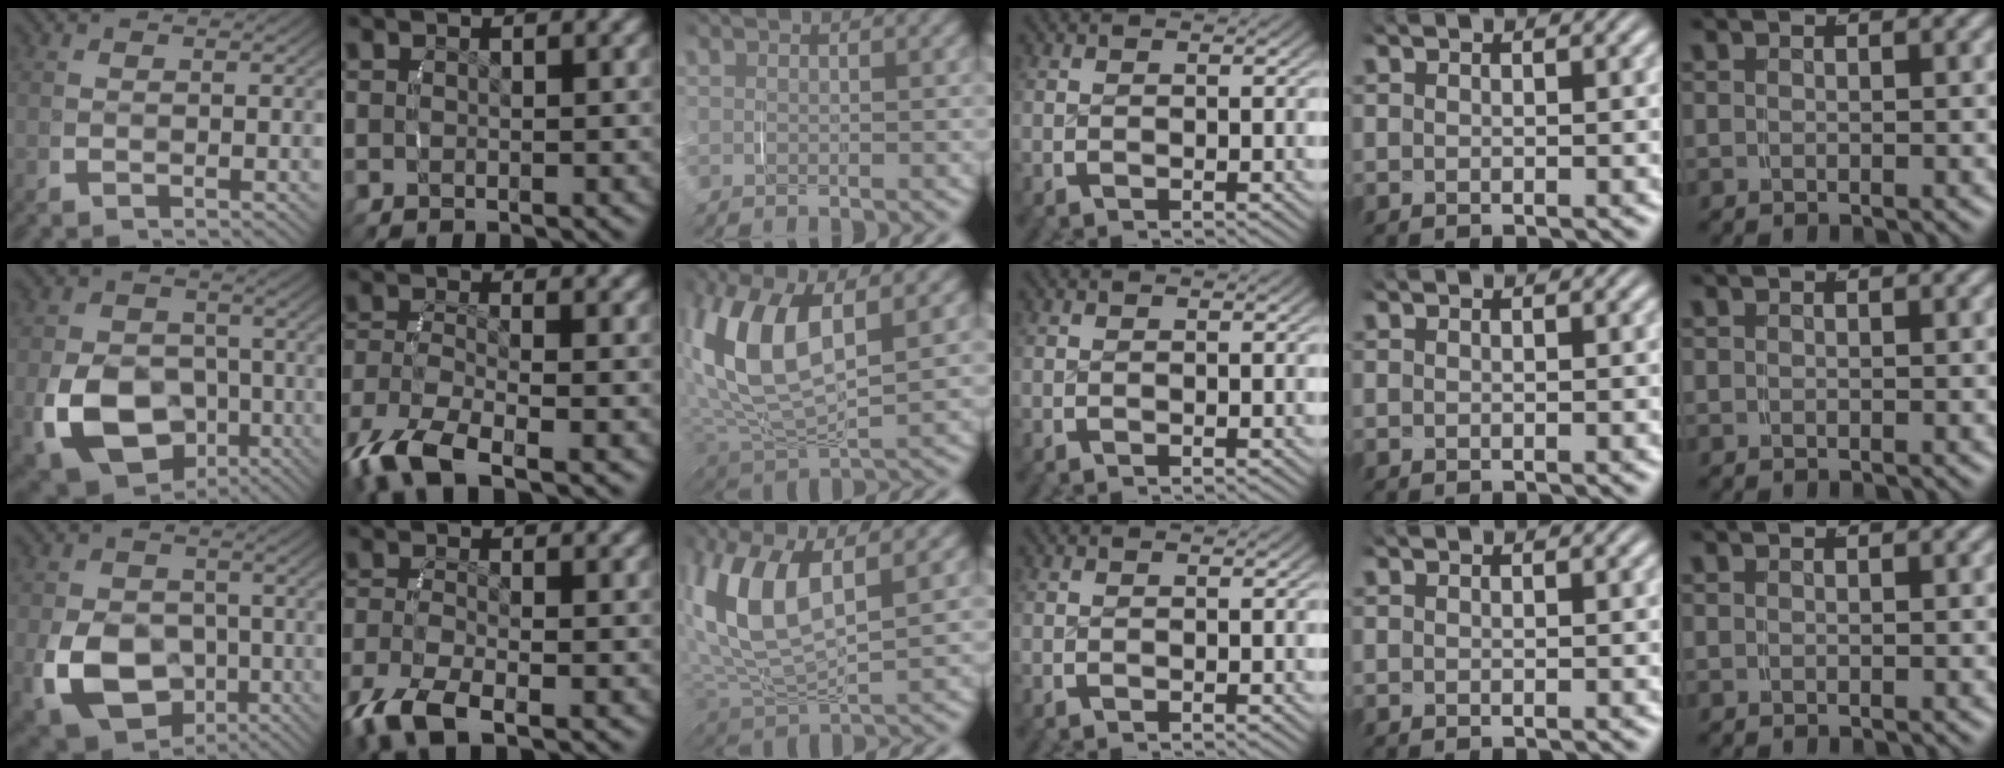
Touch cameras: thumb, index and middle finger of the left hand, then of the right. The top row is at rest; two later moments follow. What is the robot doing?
{"motion": "grasp_and_lifting", "object": "towel"}